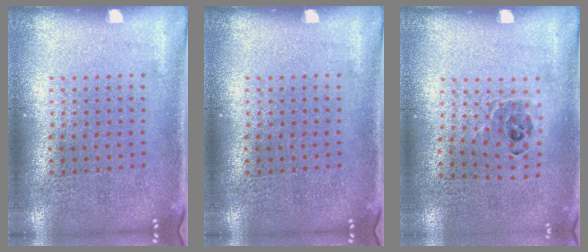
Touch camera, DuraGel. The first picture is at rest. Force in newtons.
{"total": 0.0}
{"total": 0.8, "press": 0.8, "slide": 0.2}